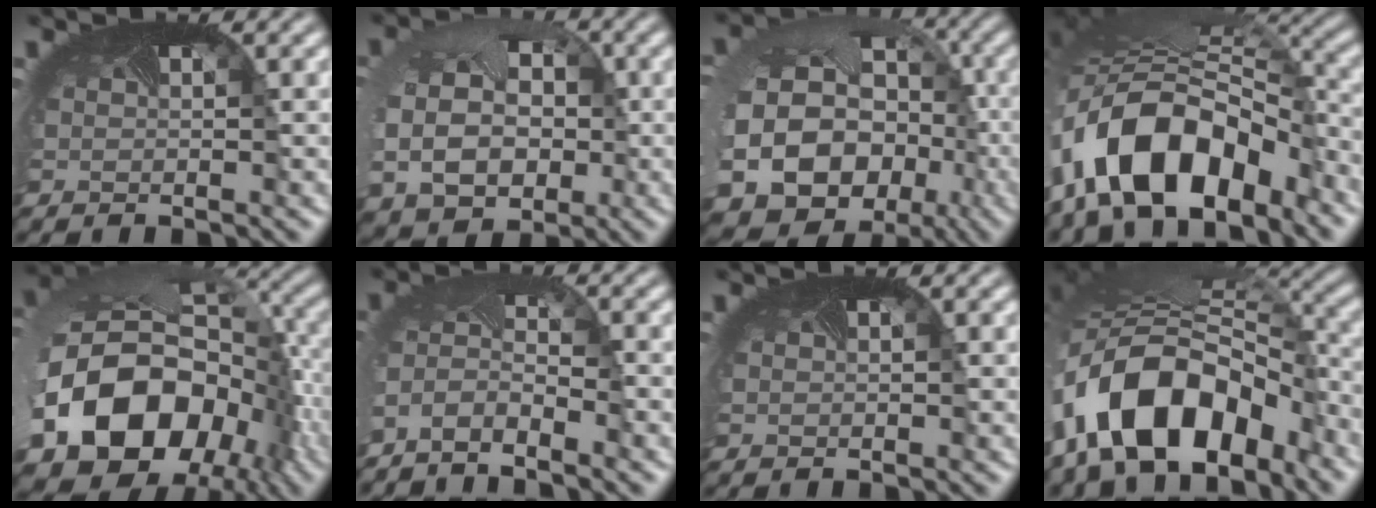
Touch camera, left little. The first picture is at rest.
{"total": 9.6, "force": [-0.6, 7.8, 5.5], "torque": [-0.108, -0.027, -0.006]}
{"total": 24.2, "force": [-8.1, 21.0, 9.0], "torque": [-0.199, -0.072, -0.150]}
{"total": 13.2, "force": [-6.2, 7.8, 8.7], "torque": [-0.182, -0.012, -0.101]}
{"total": 20.2, "force": [-6.4, 16.0, 10.6], "torque": [-0.249, -0.073, -0.108]}
{"total": 2.9, "force": [-2.9, 0.3, 0.5], "torque": [-0.036, -0.012, -0.062]}
{"total": 0.0}
{"total": 14.3, "force": [-7.0, 9.0, 8.7], "torque": [-0.182, -0.015, -0.108]}